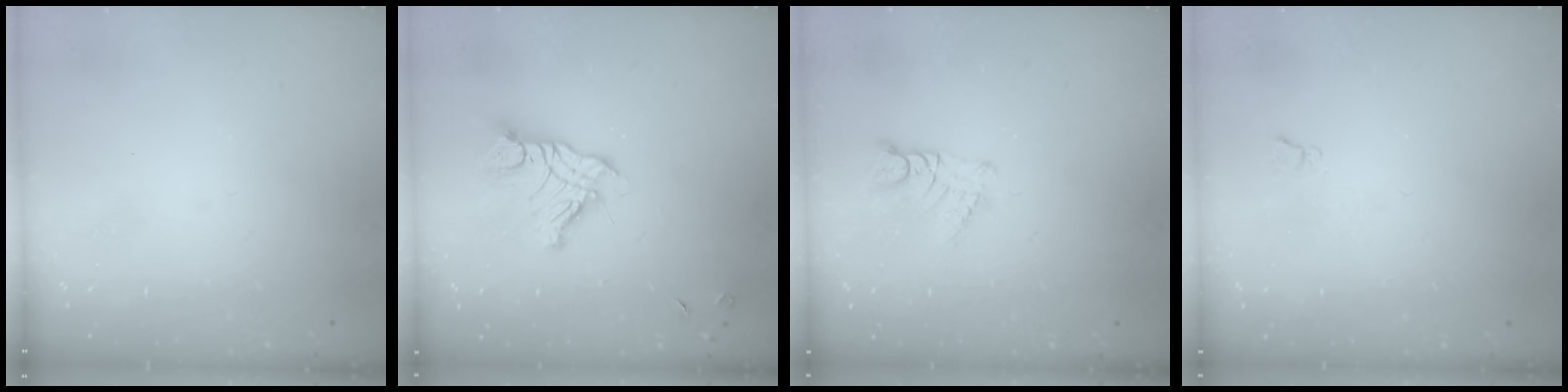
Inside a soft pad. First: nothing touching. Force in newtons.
{"total": 13.1, "press": 13.0, "slide": 1.3}
{"total": 1.1, "press": 1.1, "slide": 0.1}
{"total": 2.8, "press": 2.8, "slide": 0.6}